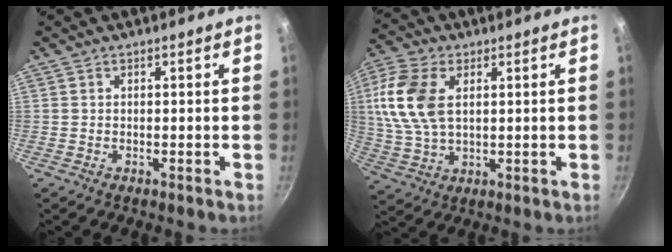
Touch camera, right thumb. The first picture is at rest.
{"total": 13.2, "force": [2.9, 7.8, 10.2], "torque": [-0.206, -0.001, 0.054]}